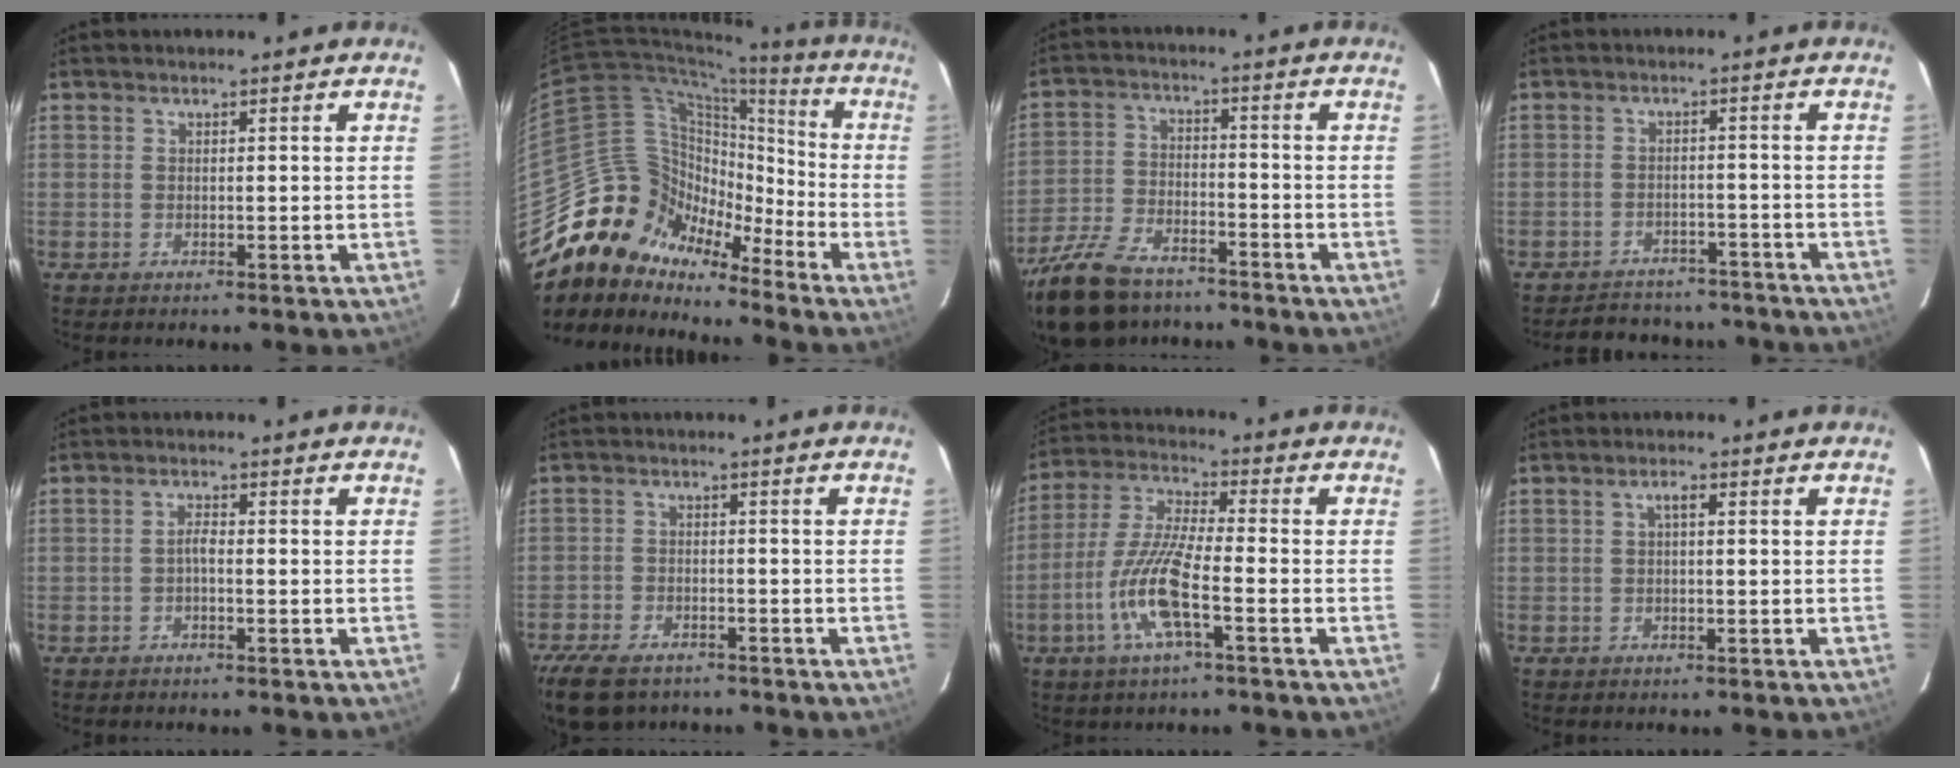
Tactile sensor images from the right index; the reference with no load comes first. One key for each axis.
{"total": 14.7, "fx": -12.1, "fy": 8.1, "fz": 2.4, "tx": -0.035, "ty": 0.057, "tz": -0.226}
{"total": 16.7, "fx": -12.9, "fy": 7.4, "fz": 7.7, "tx": -0.183, "ty": -0.016, "tz": -0.232}
{"total": 13.3, "fx": -11.6, "fy": 5.3, "fz": 3.6, "tx": -0.081, "ty": 0.016, "tz": -0.142}
{"total": 1.4, "fx": -0.7, "fy": 0.4, "fz": 1.2, "tx": -0.023, "ty": 0.006, "tz": -0.014}
{"total": 11.0, "fx": -8.2, "fy": 5.4, "fz": 4.9, "tx": -0.131, "ty": -0.017, "tz": -0.143}
{"total": 11.5, "fx": -4.4, "fy": 1.6, "fz": 10.5, "tx": -0.224, "ty": -0.002, "tz": -0.090}
{"total": 1.6, "fx": 0.3, "fy": 0.5, "fz": 1.5, "tx": -0.030, "ty": 0.008, "tz": 0.003}